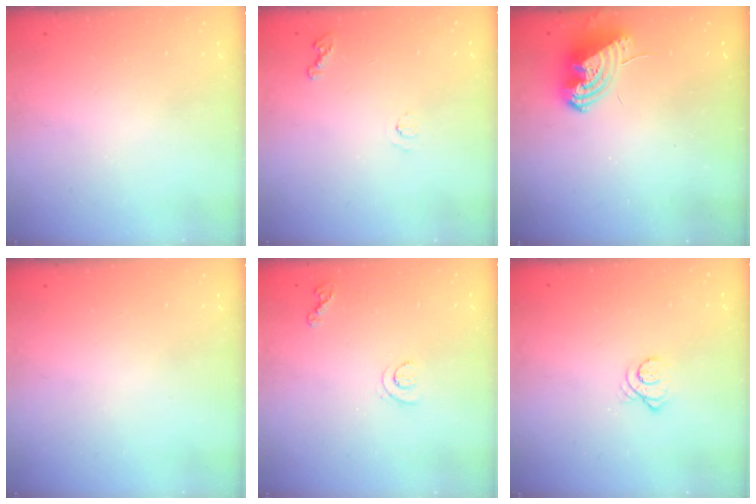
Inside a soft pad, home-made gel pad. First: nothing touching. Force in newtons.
{"total": 4.0, "press": 3.9, "slide": 0.6}
{"total": 8.5, "press": 8.4, "slide": 0.8}
{"total": 0.0}
{"total": 6.2, "press": 6.2, "slide": 0.5}
{"total": 3.6, "press": 3.5, "slide": 0.5}